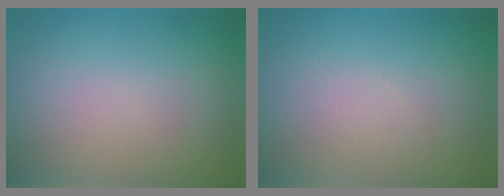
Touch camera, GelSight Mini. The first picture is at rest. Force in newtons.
{"total": 1.0, "press": 1.0, "slide": 0.0}